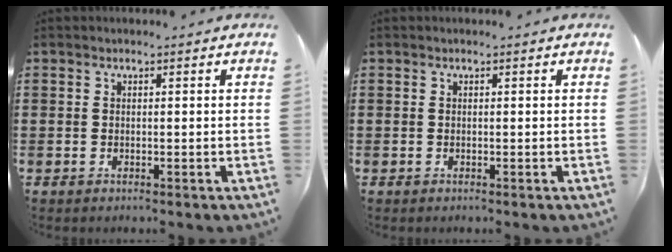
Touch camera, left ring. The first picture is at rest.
{"total": 0.0}